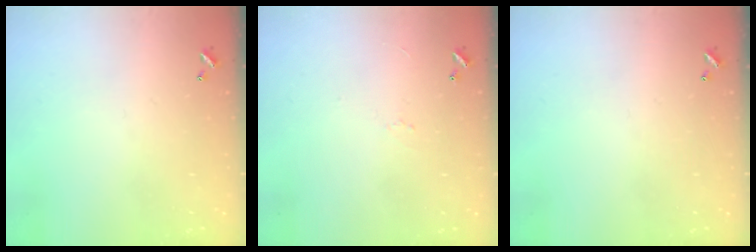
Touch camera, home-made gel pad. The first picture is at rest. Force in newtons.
{"total": 2.3, "press": 2.2, "slide": 0.6}
{"total": 0.0}